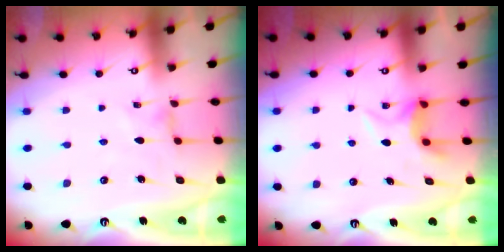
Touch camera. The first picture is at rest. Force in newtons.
{"total": 5.6, "press": 5.6, "slide": 0.1}